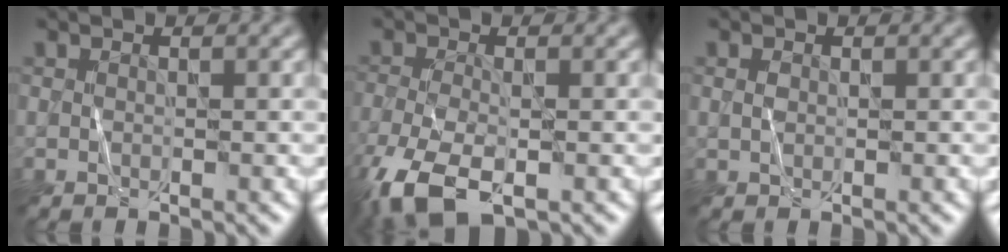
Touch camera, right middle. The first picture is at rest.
{"total": 6.5, "force": [-3.6, 2.8, 4.6], "torque": [-0.109, -0.016, -0.075]}
{"total": 0.6, "force": [0.3, 0.4, 0.3], "torque": [-0.008, 0.001, 0.005]}